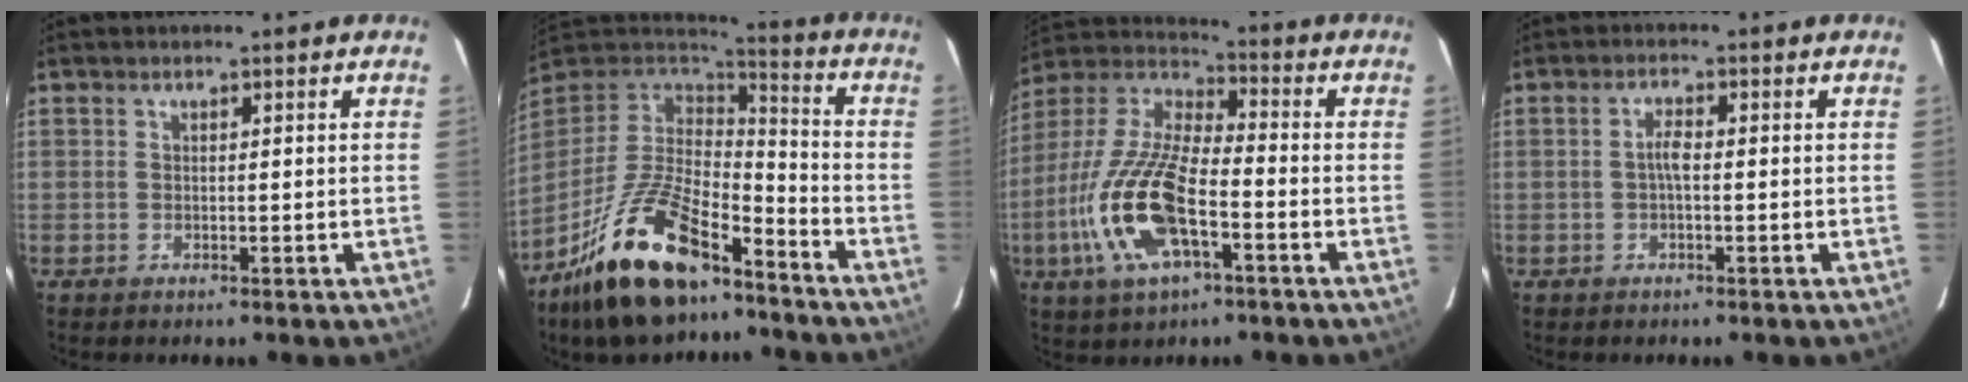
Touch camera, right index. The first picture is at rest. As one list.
[{"total": 22.2, "force": [-14.8, 8.9, 13.9], "torque": [-0.278, -0.016, -0.256]}, {"total": 18.2, "force": [-6.3, 6.8, 15.6], "torque": [-0.335, -0.012, -0.126]}, {"total": 2.0, "force": [-0.4, 0.6, 1.9], "torque": [-0.038, 0.007, -0.008]}]